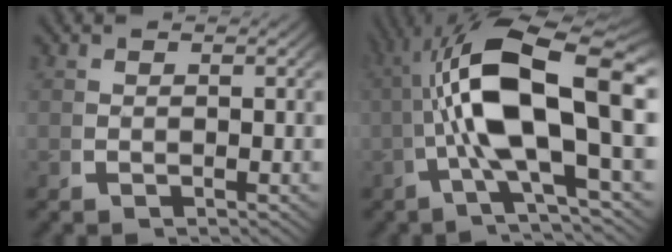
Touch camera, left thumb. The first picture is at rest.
{"total": 13.4, "force": [0.9, 5.2, 12.3], "torque": [-0.227, 0.004, 0.013]}